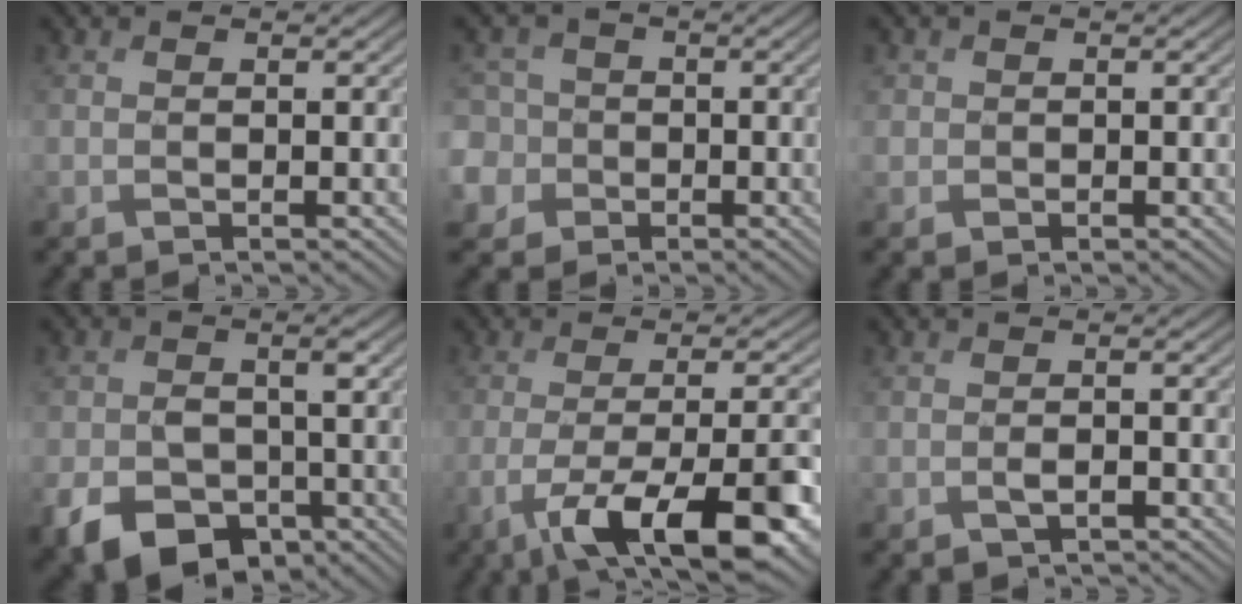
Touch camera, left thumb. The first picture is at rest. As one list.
[{"total": 8.1, "force": [-0.8, 7.7, 2.5], "torque": [-0.097, 0.015, -0.054]}, {"total": 1.5, "force": [0.1, 1.4, 0.1], "torque": [0.000, -0.004, -0.001]}, {"total": 8.8, "force": [-3.6, 6.2, 5.1], "torque": [-0.090, -0.021, -0.067]}, {"total": 13.7, "force": [-6.0, 4.0, 11.7], "torque": [-0.196, -0.018, -0.090]}, {"total": 1.5, "force": [-0.8, 0.7, 1.1], "torque": [-0.021, 0.000, -0.015]}]